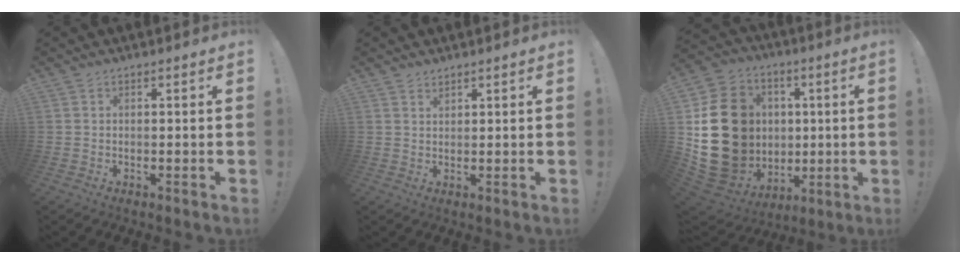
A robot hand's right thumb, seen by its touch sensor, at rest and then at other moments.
{"total": 1.5, "force": [1.4, 0.5, 0.3], "torque": [0.009, -0.010, 0.024]}
{"total": 24.4, "force": [1.9, 20.9, 12.4], "torque": [-0.223, -0.001, 0.093]}